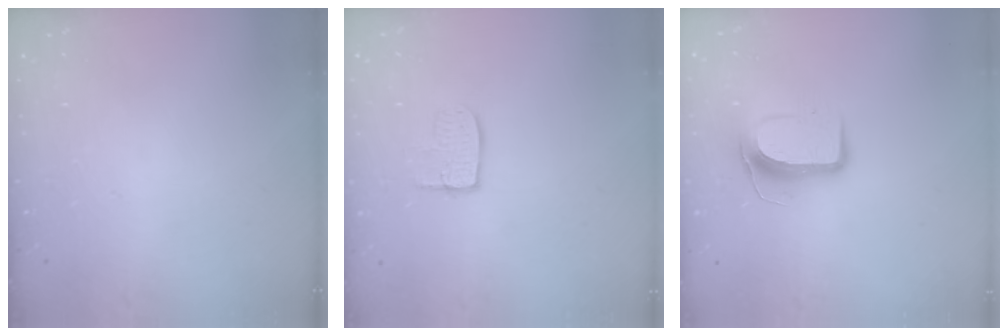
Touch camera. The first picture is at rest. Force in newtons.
{"total": 7.0, "press": 7.0, "slide": 0.4}
{"total": 9.4, "press": 9.3, "slide": 0.9}